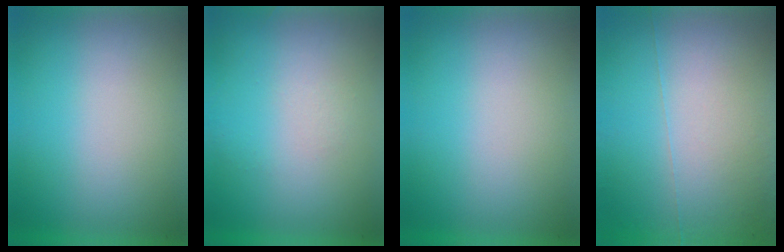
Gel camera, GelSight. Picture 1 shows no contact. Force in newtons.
{"total": 1.3}
{"total": 0.0}
{"total": 5.9}